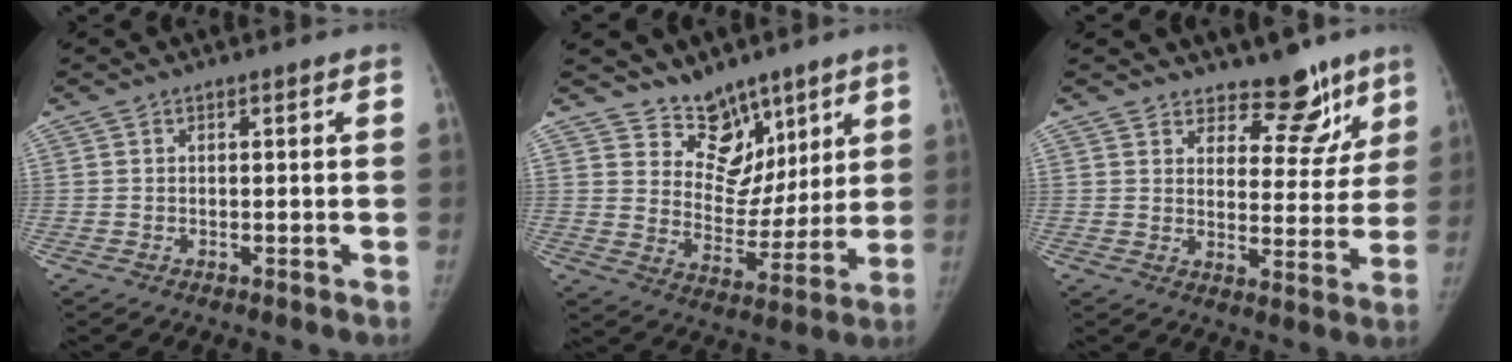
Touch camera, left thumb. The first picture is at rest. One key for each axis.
{"total": 11.5, "fx": 8.4, "fy": 7.2, "fz": 3.0, "tx": -0.001, "ty": -0.061, "tz": 0.153}
{"total": 10.0, "fx": 7.8, "fy": 5.0, "fz": 3.7, "tx": 0.000, "ty": -0.056, "tz": 0.109}